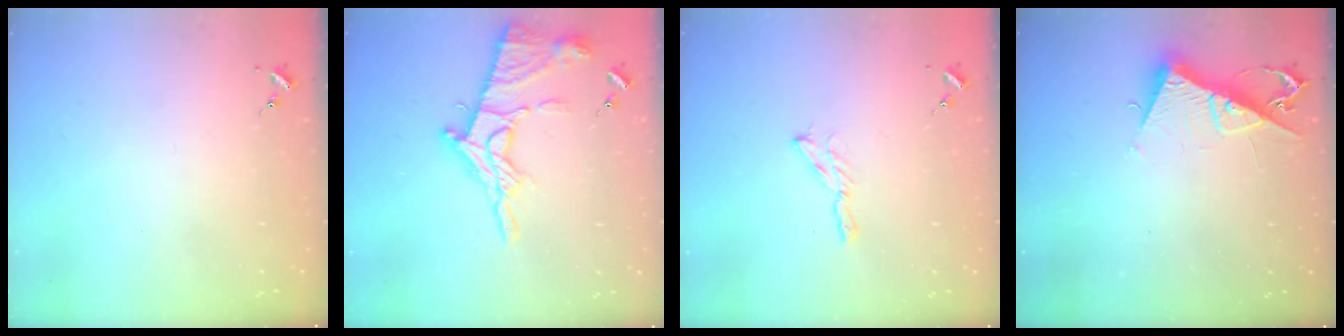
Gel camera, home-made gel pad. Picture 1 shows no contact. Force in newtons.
{"total": 15.7, "press": 15.7, "slide": 1.3}
{"total": 4.9, "press": 4.8, "slide": 0.2}
{"total": 10.2, "press": 10.2, "slide": 0.7}